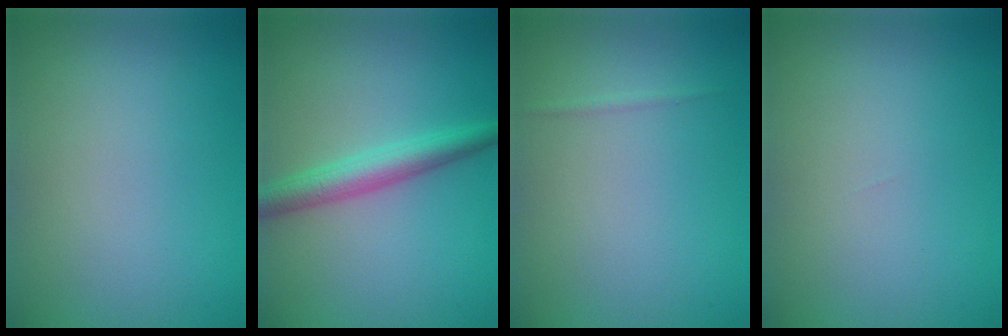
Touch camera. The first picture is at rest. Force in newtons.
{"total": 3.6, "press": 3.6, "slide": 0.1}
{"total": 0.5, "press": 0.5, "slide": 0.0}
{"total": 0.0}